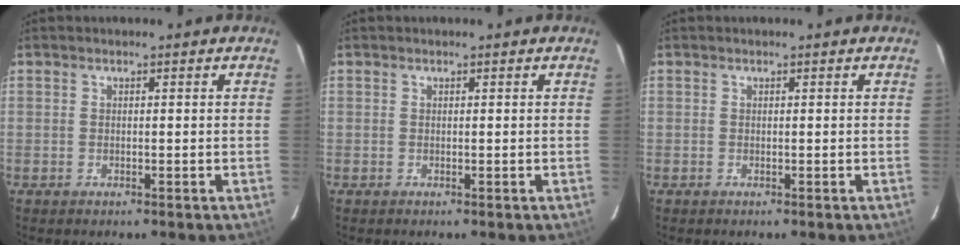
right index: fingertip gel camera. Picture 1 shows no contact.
{"total": 0.0}
{"total": 0.0}